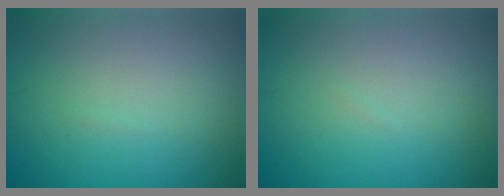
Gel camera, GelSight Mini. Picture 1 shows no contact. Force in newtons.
{"total": 0.0}